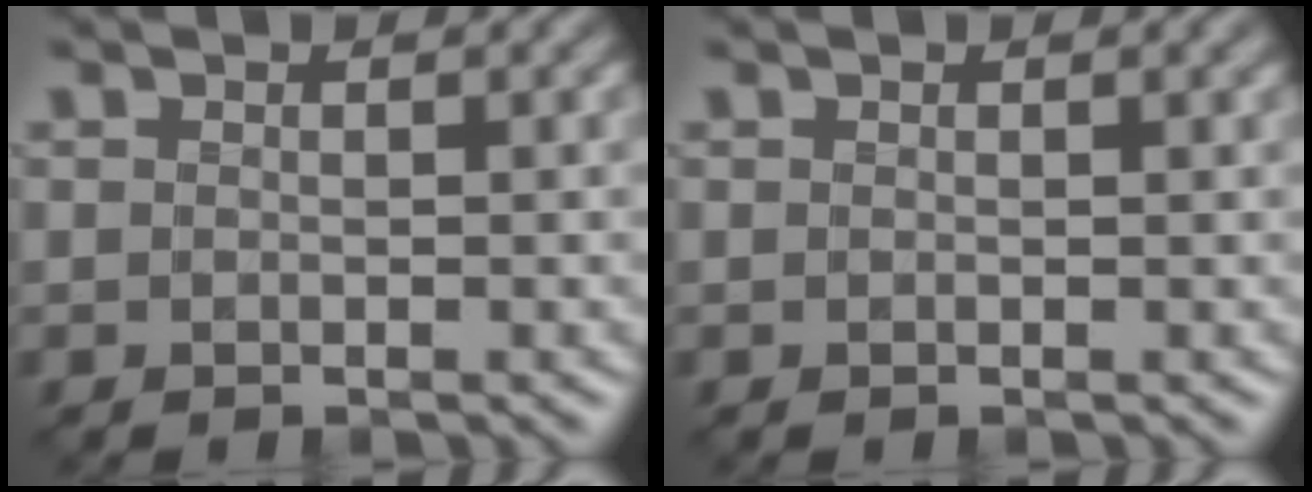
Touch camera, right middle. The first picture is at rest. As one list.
[{"total": 0.8, "force": [0.5, 0.2, 0.6], "torque": [-0.007, 0.001, 0.008]}]